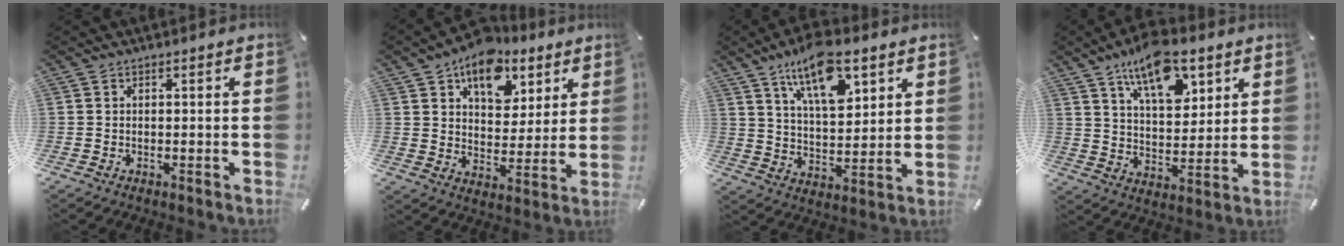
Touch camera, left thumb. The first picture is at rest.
{"total": 12.7, "force": [7.7, 8.5, 5.4], "torque": [-0.068, -0.047, 0.136]}
{"total": 14.3, "force": [8.8, 6.6, 9.2], "torque": [-0.158, -0.030, 0.154]}
{"total": 14.2, "force": [8.9, 7.3, 8.3], "torque": [-0.129, -0.038, 0.155]}